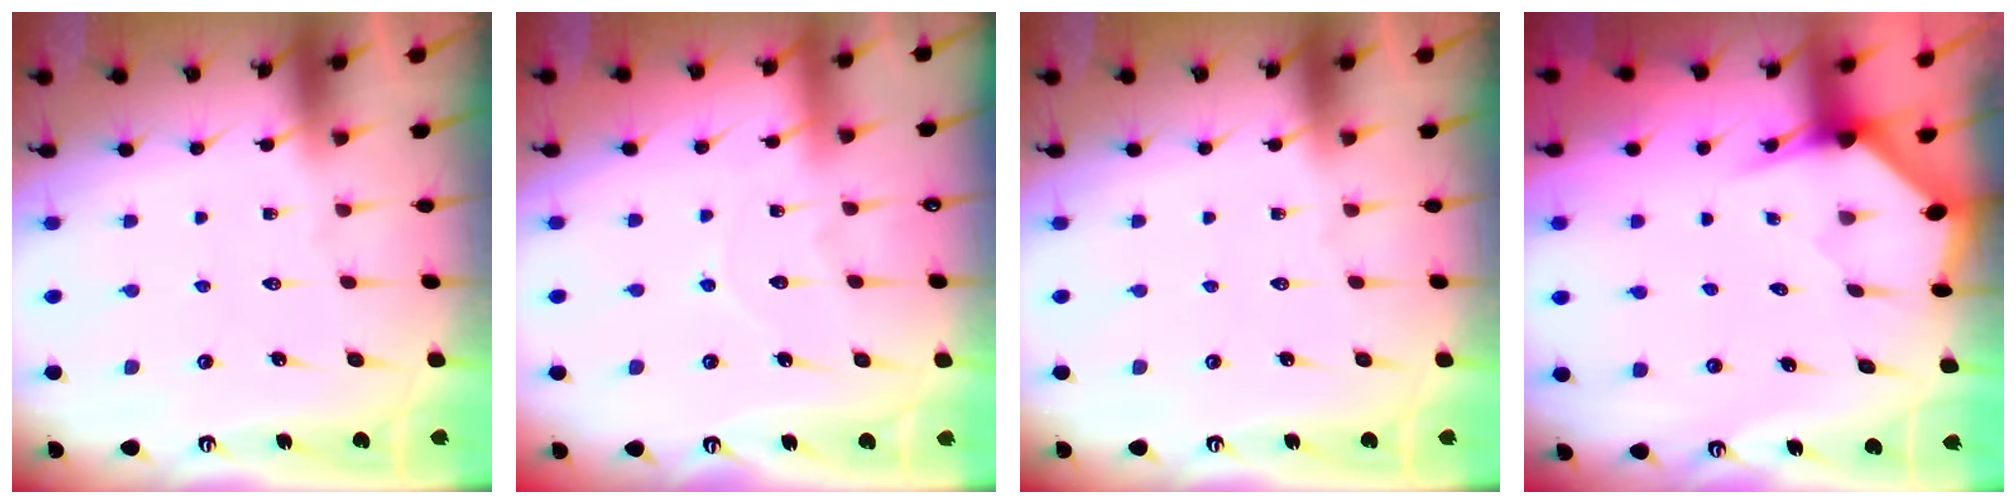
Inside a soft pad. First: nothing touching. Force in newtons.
{"total": 4.6, "press": 4.6, "slide": 0.1}
{"total": 0.0}
{"total": 2.9, "press": 2.9, "slide": 0.2}